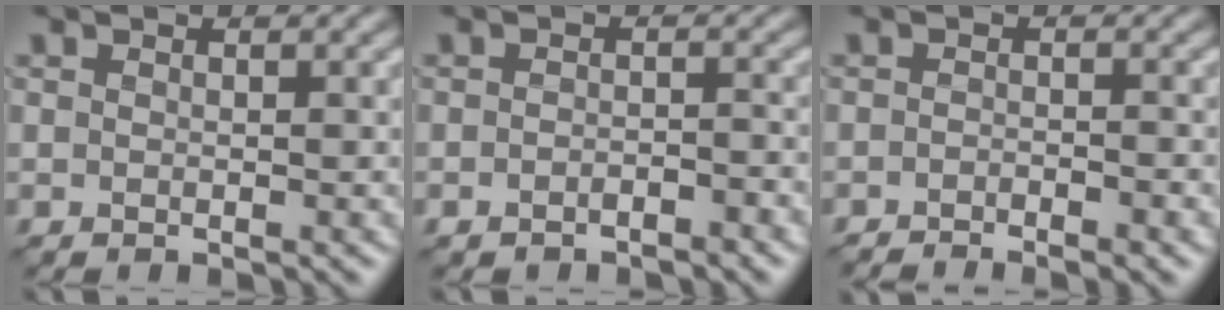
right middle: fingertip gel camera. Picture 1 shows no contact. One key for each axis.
{"total": 1.6, "fx": -1.3, "fy": 0.5, "fz": 0.8, "tx": -0.015, "ty": 0.006, "tz": -0.025}
{"total": 2.5, "fx": -2.1, "fy": 0.0, "fz": 1.3, "tx": -0.029, "ty": -0.001, "tz": -0.037}